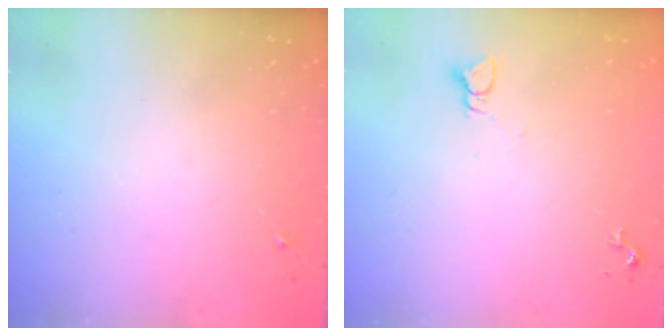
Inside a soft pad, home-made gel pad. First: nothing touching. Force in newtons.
{"total": 2.2, "press": 2.2, "slide": 0.1}